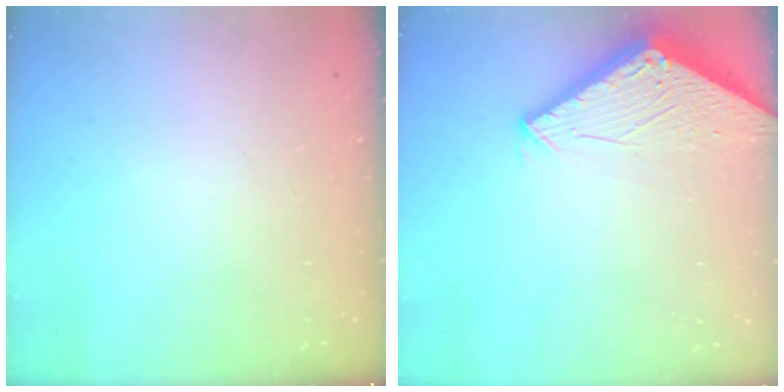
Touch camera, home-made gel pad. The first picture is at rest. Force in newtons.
{"total": 2.8, "press": 2.8, "slide": 0.2}